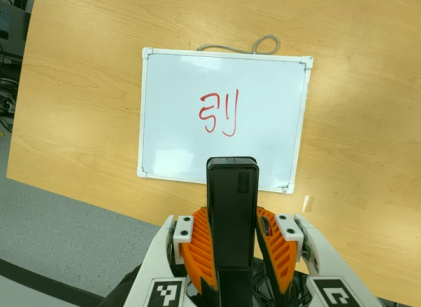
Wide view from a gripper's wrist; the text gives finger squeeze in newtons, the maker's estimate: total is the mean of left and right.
{"total": 5.0, "left": 3.6, "right": 6.3}